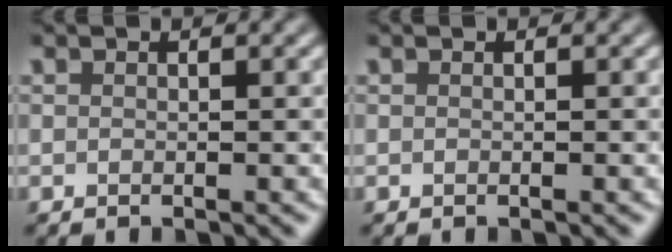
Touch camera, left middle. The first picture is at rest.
{"total": 0.0}